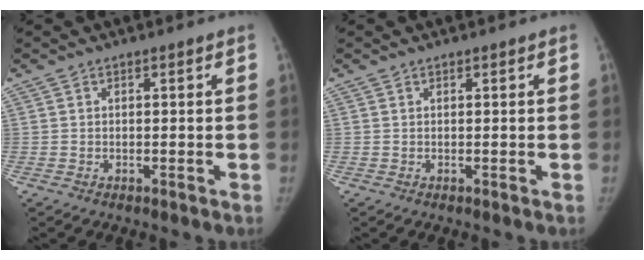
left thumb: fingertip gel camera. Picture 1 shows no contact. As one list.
[{"total": 0.0}]